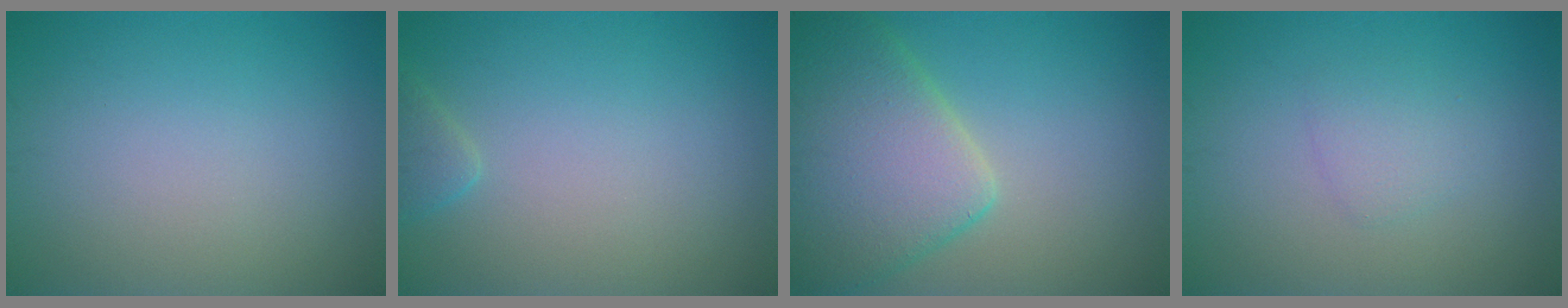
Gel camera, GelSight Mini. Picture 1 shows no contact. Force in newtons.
{"total": 1.3, "press": 1.3, "slide": 0.1}
{"total": 8.4, "press": 8.4, "slide": 0.6}
{"total": 1.5, "press": 1.5, "slide": 0.0}